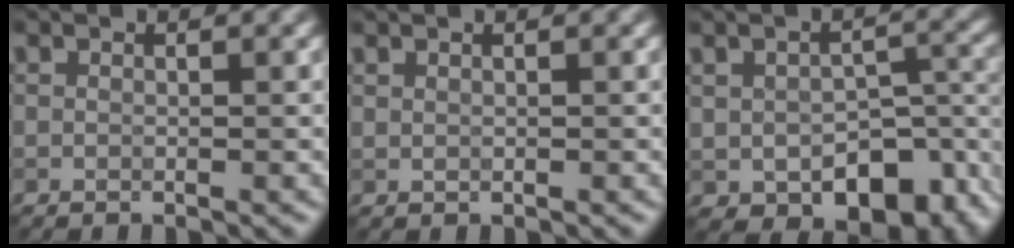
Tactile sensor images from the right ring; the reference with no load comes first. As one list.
[{"total": 0.6, "force": [0.6, 0.2, 0.0], "torque": [-0.004, -0.003, 0.009]}, {"total": 10.0, "force": [-5.0, 5.9, 6.4], "torque": [-0.097, -0.033, -0.050]}]